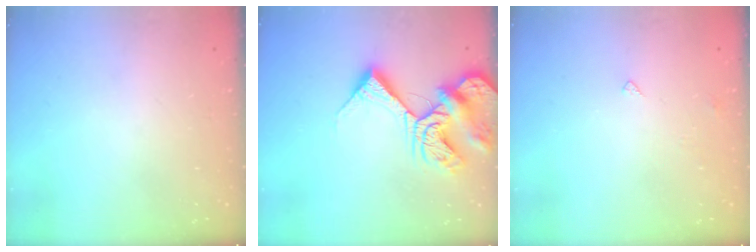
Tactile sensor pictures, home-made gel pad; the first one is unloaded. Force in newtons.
{"total": 13.4, "press": 13.4, "slide": 1.5}
{"total": 2.4, "press": 2.4, "slide": 0.4}